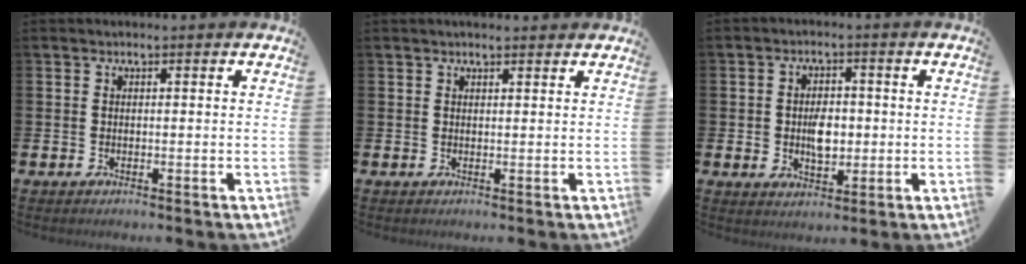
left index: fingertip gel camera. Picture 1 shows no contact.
{"total": 1.2, "force": [1.2, 0.2, 0.4], "torque": [0.006, -0.002, 0.018]}
{"total": 4.7, "force": [-0.3, 3.2, 3.4], "torque": [-0.046, 0.002, -0.012]}